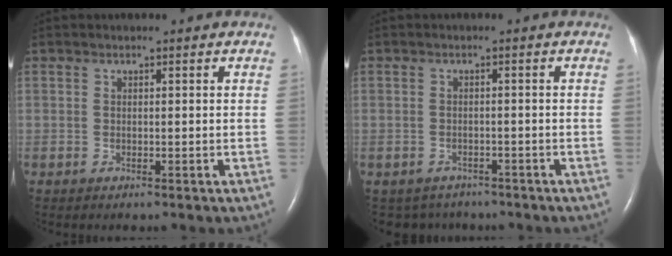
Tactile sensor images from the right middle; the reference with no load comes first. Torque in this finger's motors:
{"motor_torque": [0.02, -0.02, 0.00, 0.00]}